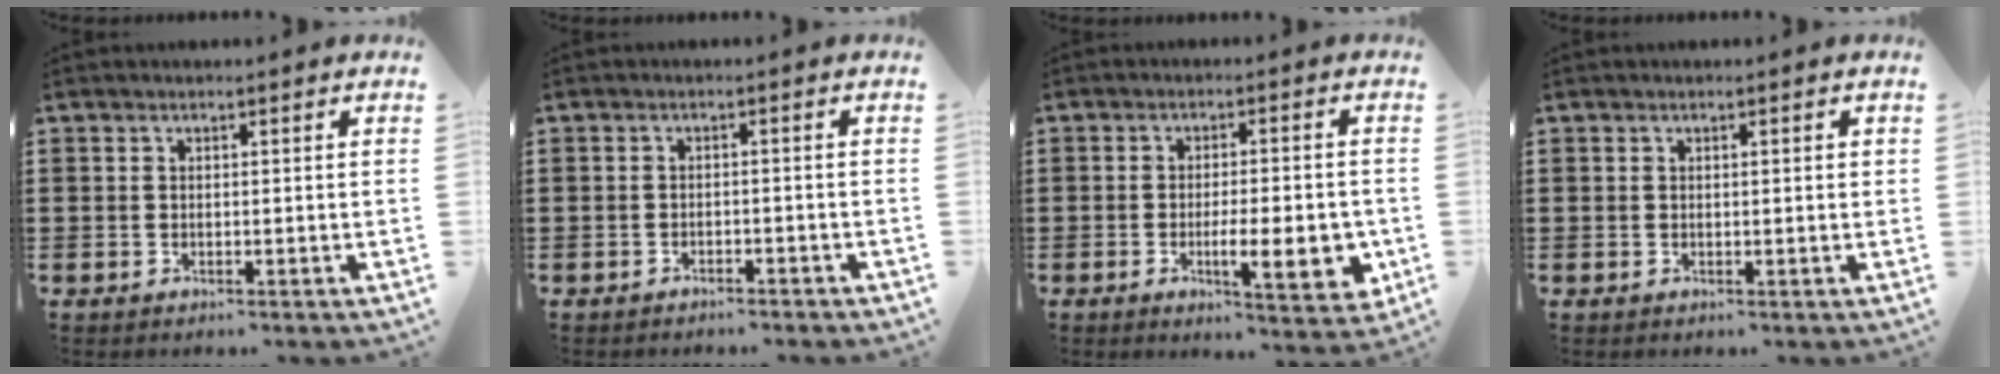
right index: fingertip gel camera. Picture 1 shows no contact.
{"total": 1.4, "force": [-1.3, 0.2, 0.2], "torque": [-0.009, 0.001, -0.028]}
{"total": 9.1, "force": [-2.2, 2.4, 8.4], "torque": [-0.117, -0.007, -0.031]}
{"total": 0.6, "force": [0.1, 0.0, 0.6], "torque": [-0.011, 0.000, 0.002]}